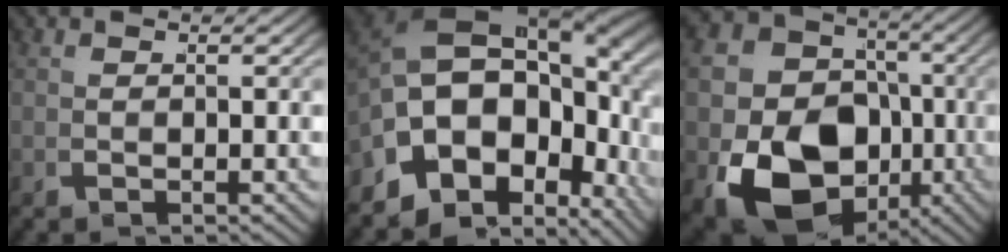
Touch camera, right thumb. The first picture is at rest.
{"total": 18.6, "force": [0.8, 12.7, 13.6], "torque": [-0.245, -0.022, 0.009]}
{"total": 16.6, "force": [-3.1, 12.8, 10.1], "torque": [-0.211, -0.078, -0.027]}